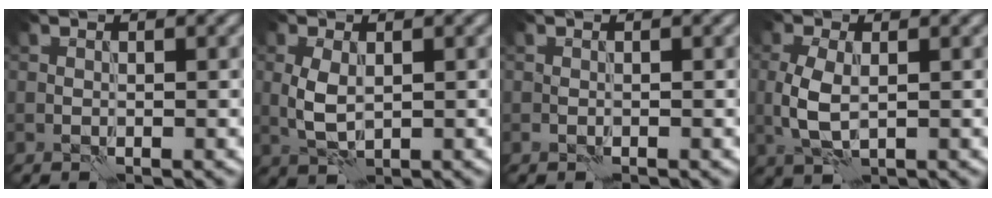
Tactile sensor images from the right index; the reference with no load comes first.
{"total": 2.8, "force": [0.4, 1.5, 2.3], "torque": [-0.056, 0.003, 0.010]}
{"total": 0.0}
{"total": 3.8, "force": [0.1, 2.0, 3.2], "torque": [-0.083, 0.003, 0.004]}